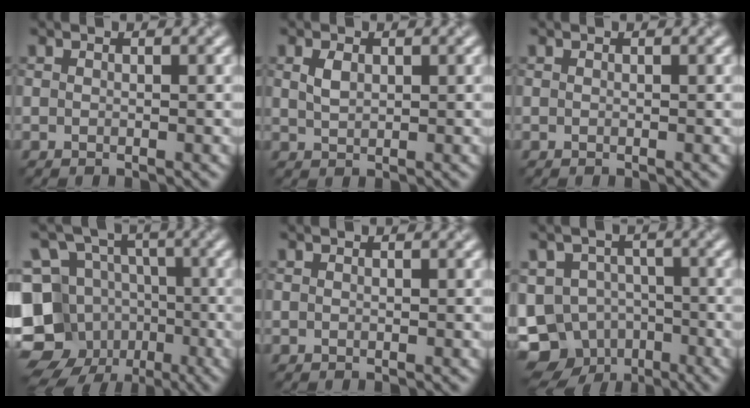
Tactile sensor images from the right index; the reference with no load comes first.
{"total": 0.9, "force": [0.1, 0.6, 0.6], "torque": [-0.016, 0.007, 0.015]}
{"total": 0.0}
{"total": 13.4, "force": [-6.1, 11.1, 4.5], "torque": [-0.107, 0.012, -0.099]}
{"total": 0.0}
{"total": 8.6, "force": [-5.3, 6.4, 2.3], "torque": [-0.029, 0.005, -0.088]}